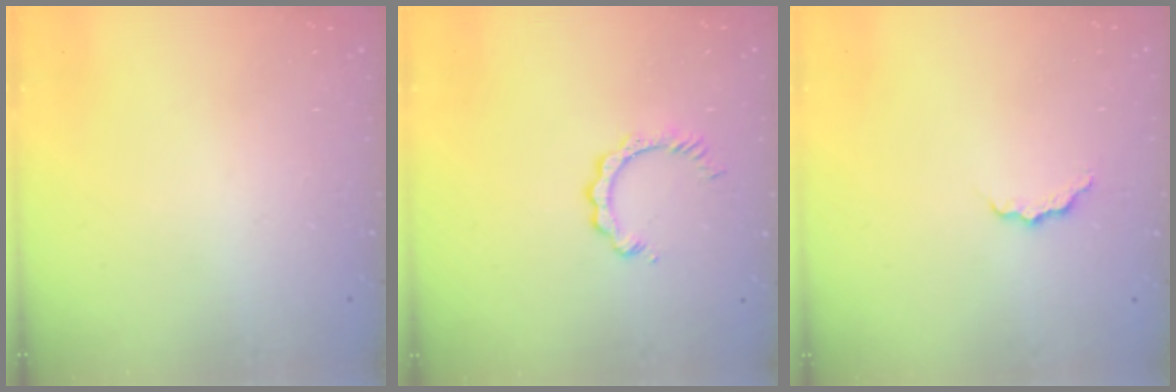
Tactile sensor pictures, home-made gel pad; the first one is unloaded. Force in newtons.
{"total": 3.8, "press": 3.7, "slide": 0.2}
{"total": 4.1, "press": 4.1, "slide": 0.4}